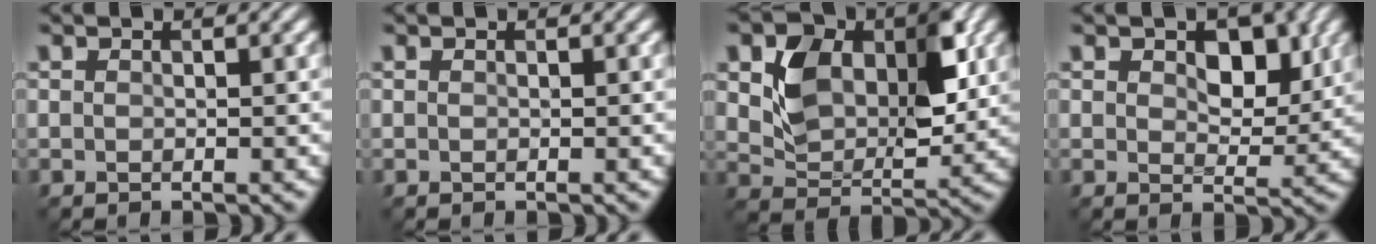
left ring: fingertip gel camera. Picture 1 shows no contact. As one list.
[{"total": 0.0}, {"total": 7.0, "force": [2.0, 4.8, 4.7], "torque": [-0.089, -0.009, 0.036]}, {"total": 4.4, "force": [1.4, 2.6, 3.3], "torque": [-0.048, -0.007, 0.018]}]